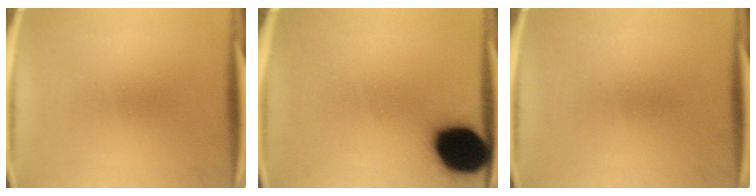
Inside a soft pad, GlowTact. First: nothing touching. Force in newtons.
{"total": 18.2}
{"total": 0.0}